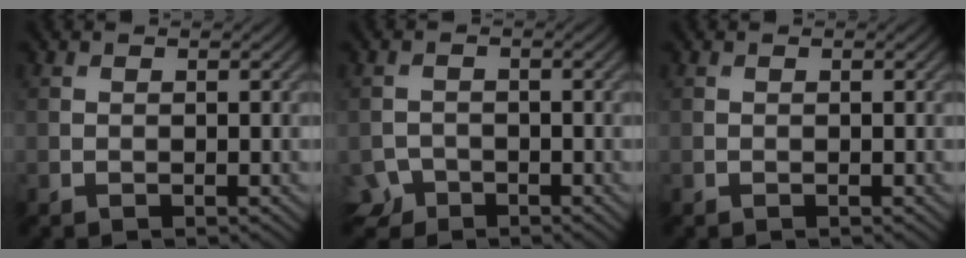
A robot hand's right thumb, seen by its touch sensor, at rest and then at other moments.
{"total": 2.5, "force": [-1.8, 1.6, 0.6], "torque": [-0.012, -0.006, -0.042]}
{"total": 0.0}